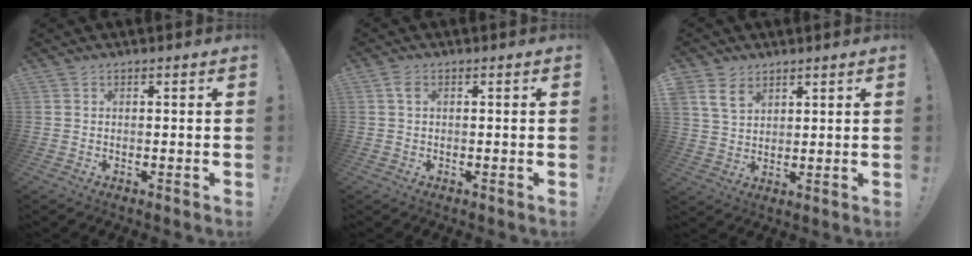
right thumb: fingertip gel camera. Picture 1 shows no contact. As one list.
[{"total": 2.1, "force": [0.5, 1.4, 1.6], "torque": [-0.024, 0.002, 0.007]}, {"total": 7.5, "force": [4.5, 5.1, 3.3], "torque": [-0.065, -0.013, 0.093]}]